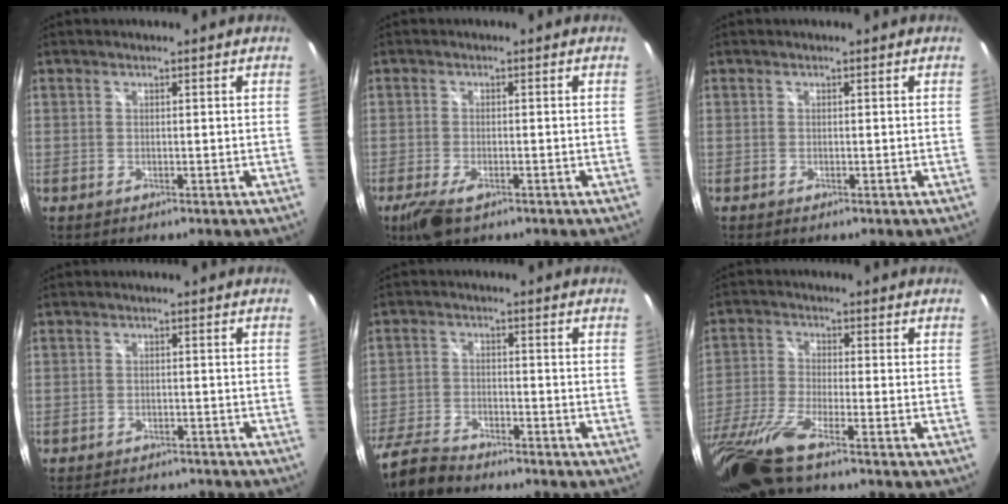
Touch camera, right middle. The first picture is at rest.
{"total": 5.6, "force": [-3.5, 2.1, 3.9], "torque": [-0.094, -0.020, -0.064]}
{"total": 0.0}
{"total": 8.0, "force": [-7.0, 3.0, 2.6], "torque": [-0.061, 0.006, -0.095]}
{"total": 9.5, "force": [-8.0, 3.2, 3.8], "torque": [-0.106, -0.016, -0.152]}
{"total": 12.2, "force": [-9.2, 0.5, 8.0], "torque": [-0.182, -0.043, -0.180]}